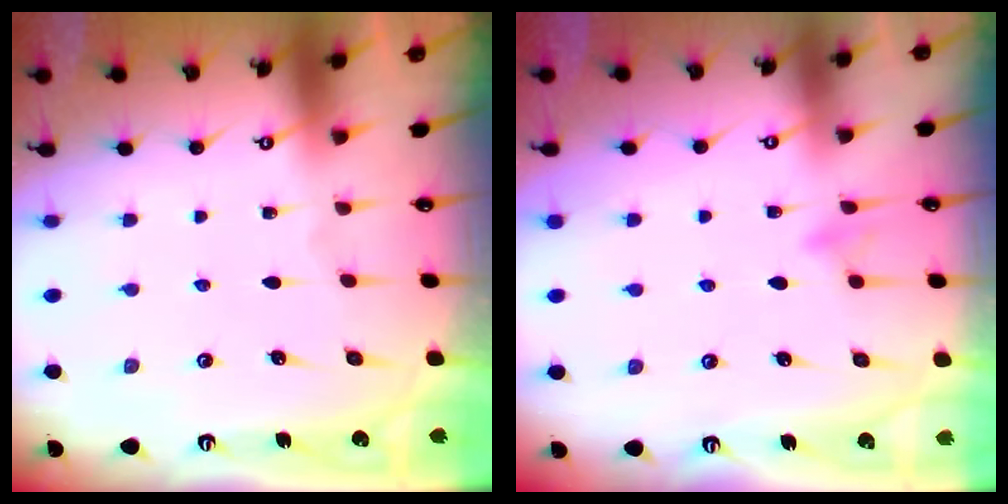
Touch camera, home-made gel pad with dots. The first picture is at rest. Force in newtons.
{"total": 7.7, "press": 7.7, "slide": 0.7}